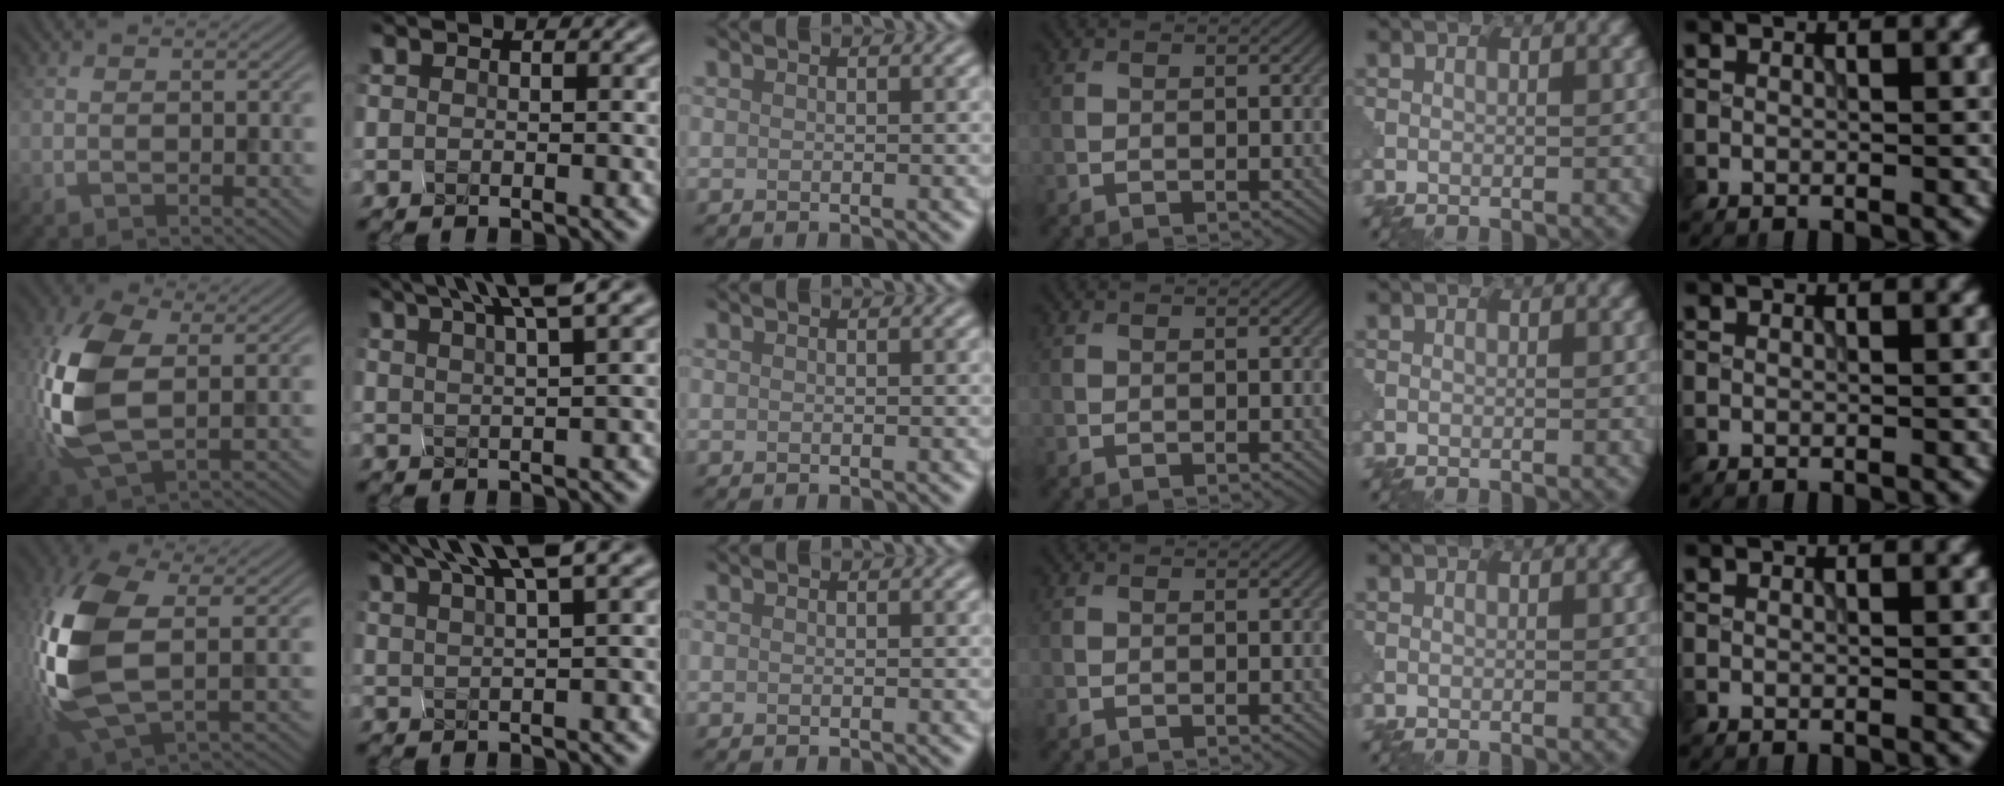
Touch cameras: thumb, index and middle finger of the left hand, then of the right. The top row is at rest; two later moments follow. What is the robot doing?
{"motion": "squeeze", "object": "clothespin"}